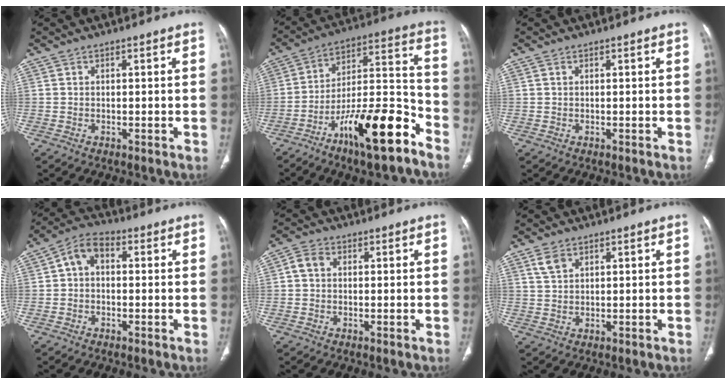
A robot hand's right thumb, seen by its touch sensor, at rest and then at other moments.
{"total": 19.6, "force": [-11.9, 5.1, 14.8], "torque": [-0.242, 0.083, -0.199]}
{"total": 0.0}
{"total": 5.9, "force": [0.4, 4.1, 4.2], "torque": [-0.059, 0.019, -0.008]}
{"total": 3.0, "force": [0.4, 2.4, 1.8], "torque": [-0.034, 0.010, 0.005]}
{"total": 3.0, "force": [1.8, 1.7, 1.7], "torque": [-0.033, -0.002, 0.044]}